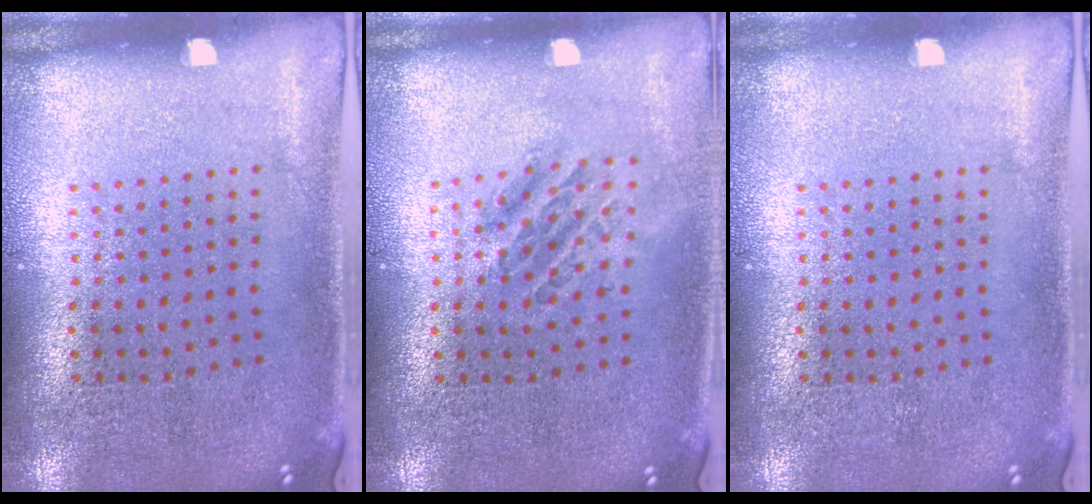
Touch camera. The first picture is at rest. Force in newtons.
{"total": 1.2, "press": 1.1, "slide": 0.4}
{"total": 0.0}